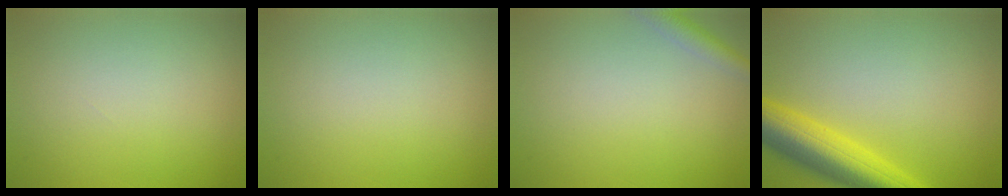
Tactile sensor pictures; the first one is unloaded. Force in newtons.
{"total": 0.0}
{"total": 2.0, "press": 2.0, "slide": 0.1}
{"total": 6.8, "press": 6.8, "slide": 0.4}